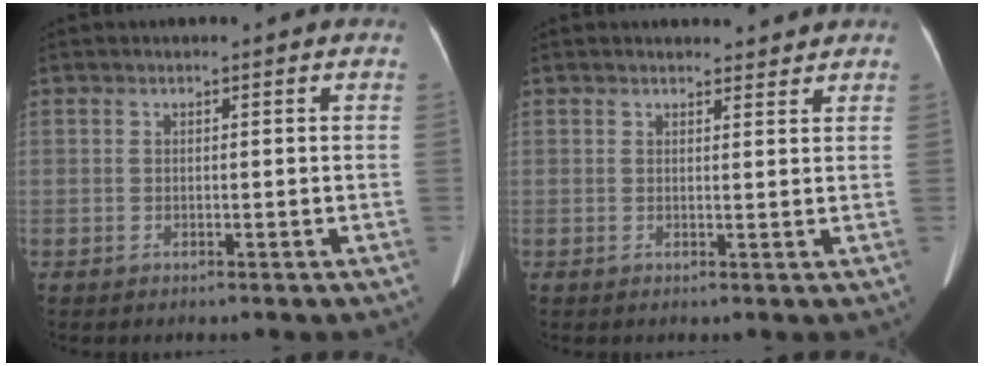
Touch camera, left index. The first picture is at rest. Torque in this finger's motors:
{"motor_torque": [0.02, -0.06, 0.01, 0.00]}